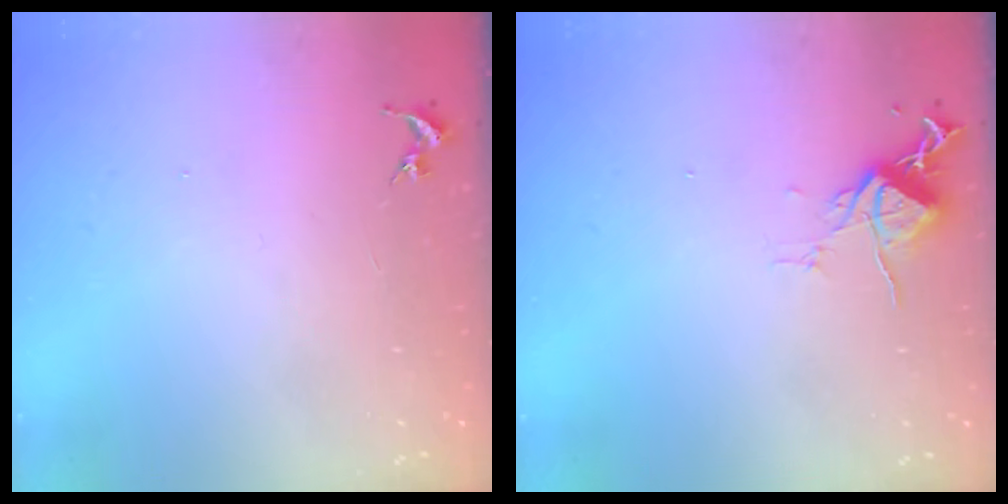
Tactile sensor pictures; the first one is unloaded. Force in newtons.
{"total": 8.8, "press": 8.7, "slide": 1.2}